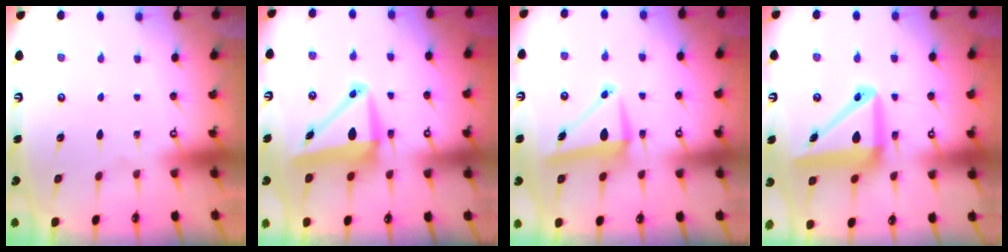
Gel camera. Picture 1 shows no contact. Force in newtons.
{"total": 9.8, "press": 9.6, "slide": 1.8}
{"total": 8.9, "press": 8.8, "slide": 1.5}
{"total": 15.3, "press": 15.1, "slide": 2.4}